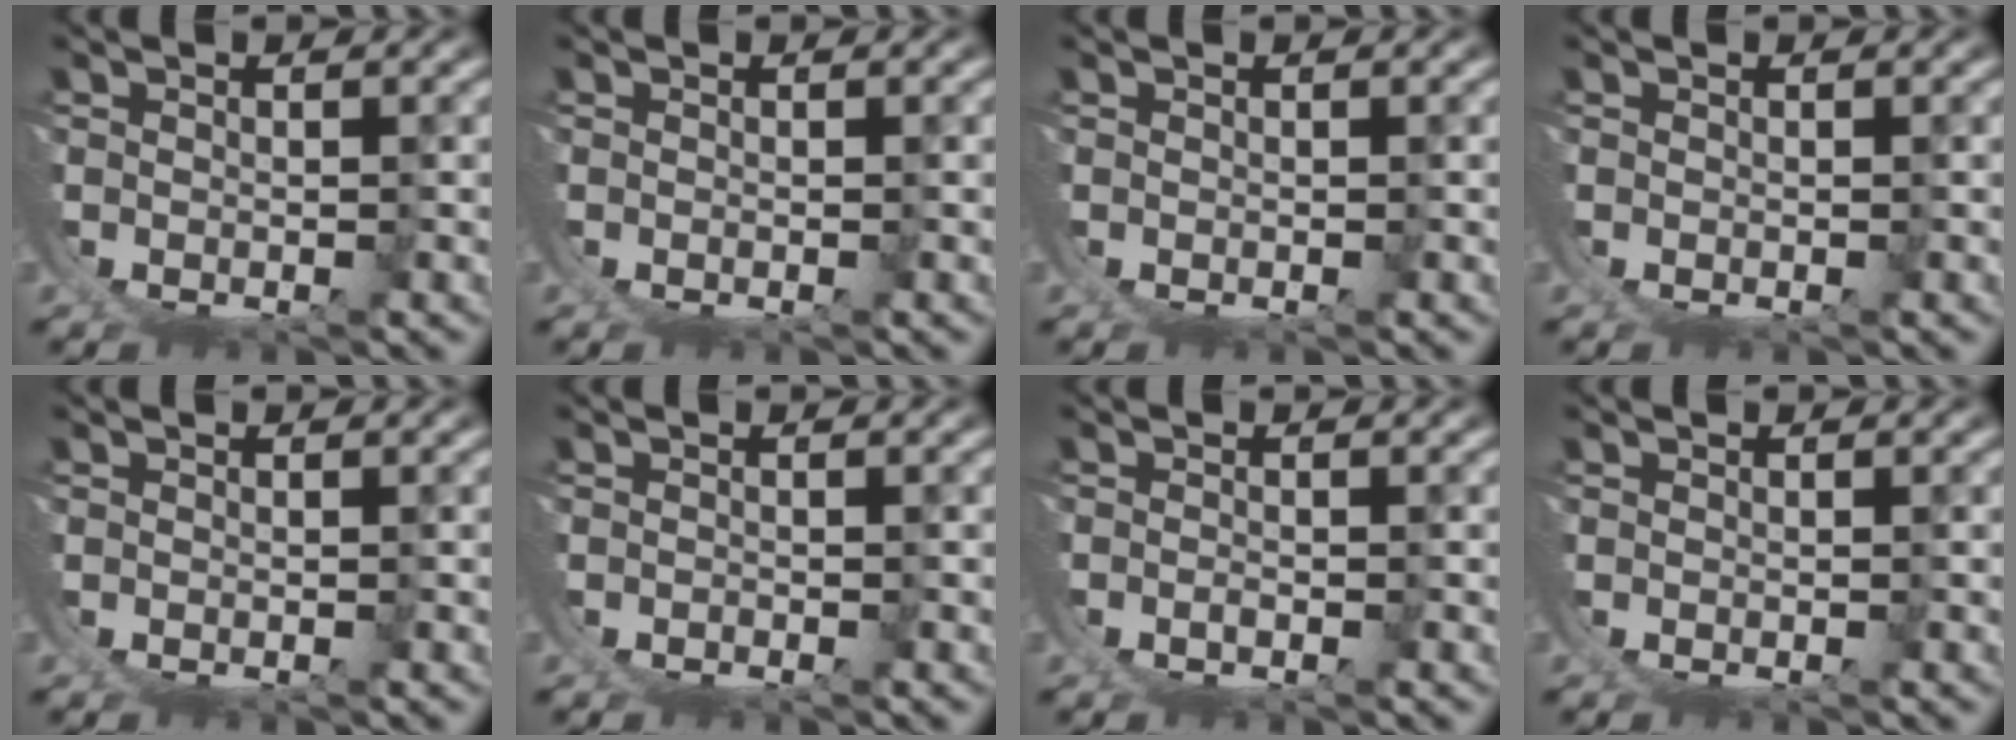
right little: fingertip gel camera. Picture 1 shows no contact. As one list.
[{"total": 0.0}, {"total": 0.0}, {"total": 0.0}, {"total": 0.0}, {"total": 0.6, "force": [-0.4, -0.5, -0.1], "torque": [0.002, -0.001, -0.007]}, {"total": 0.8, "force": [-0.1, -0.5, 0.6], "torque": [-0.011, 0.000, -0.004]}, {"total": 0.0}]